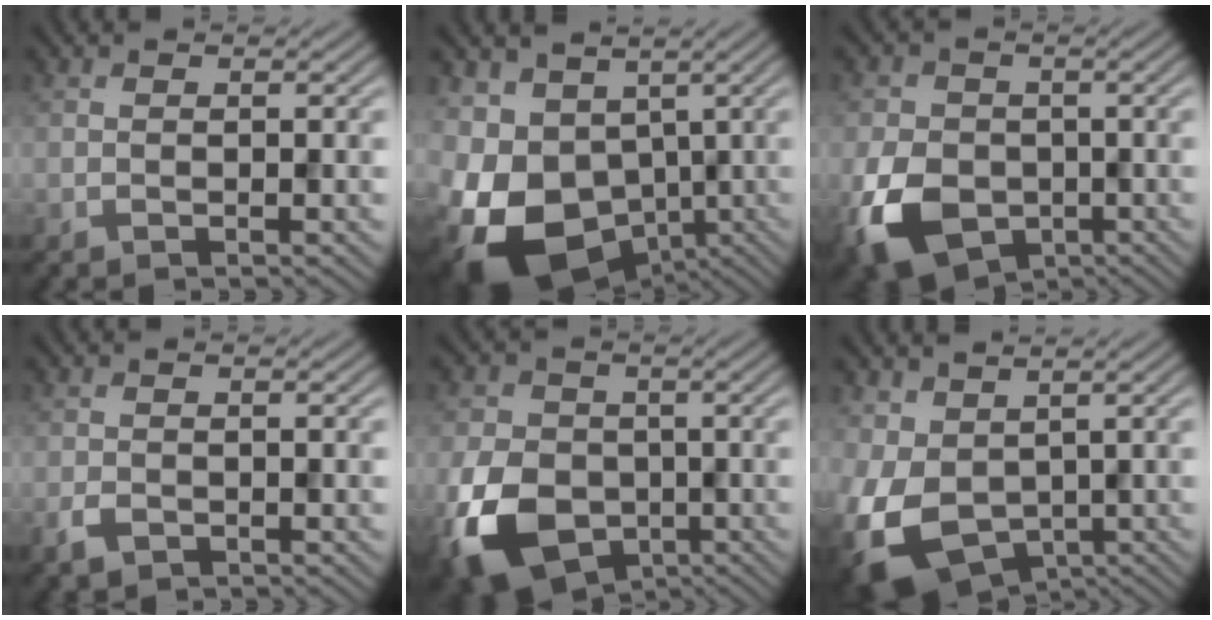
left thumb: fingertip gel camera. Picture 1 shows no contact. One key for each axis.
{"total": 15.9, "fx": -5.1, "fy": 11.1, "fz": 10.2, "tx": -0.241, "ty": -0.031, "tz": -0.064}
{"total": 10.6, "fx": -3.7, "fy": 7.8, "fz": 6.1, "tx": -0.152, "ty": -0.023, "tz": -0.079}
{"total": 2.0, "fx": -1.1, "fy": 1.3, "fz": 1.0, "tx": -0.026, "ty": -0.006, "tz": -0.026}
{"total": 13.2, "fx": -4.5, "fy": 9.7, "fz": 7.7, "tx": -0.194, "ty": -0.036, "tz": -0.090}
{"total": 11.1, "fx": -0.5, "fy": 7.9, "fz": 7.7, "tx": -0.200, "ty": -0.025, "tz": 0.000}